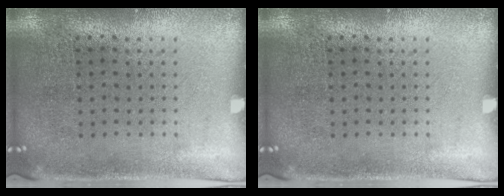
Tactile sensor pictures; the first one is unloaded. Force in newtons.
{"total": 0.0}